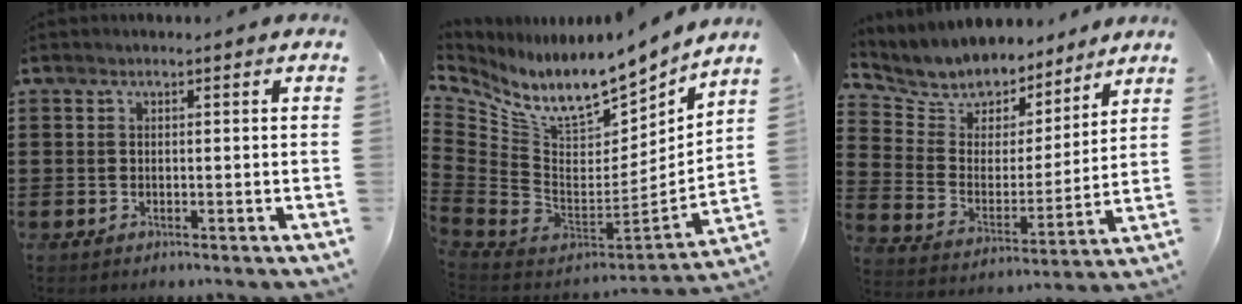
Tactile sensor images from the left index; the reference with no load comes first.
{"total": 11.6, "force": [8.5, 3.9, 6.8], "torque": [-0.141, -0.078, 0.147]}
{"total": 6.8, "force": [6.2, 2.8, -0.1], "torque": [-0.050, -0.051, 0.111]}